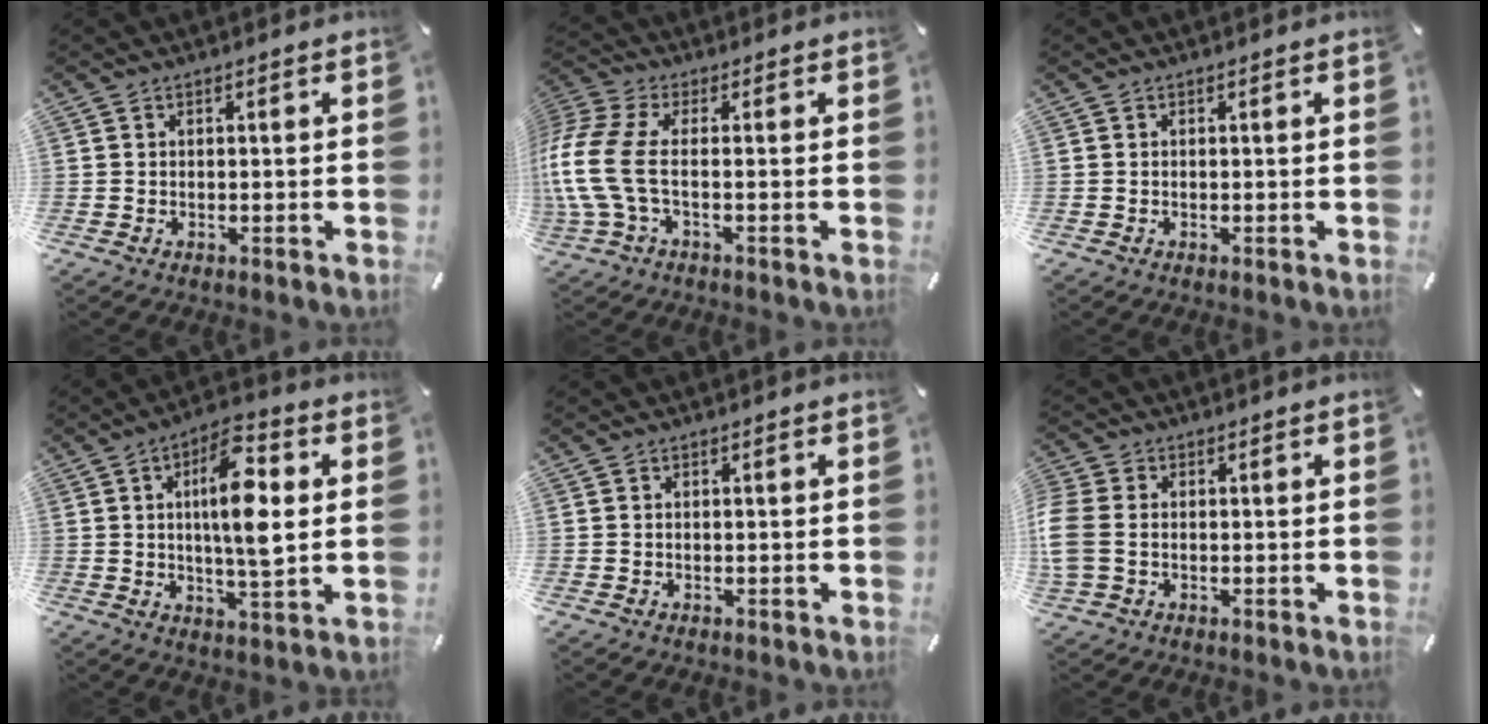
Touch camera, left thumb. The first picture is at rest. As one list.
[{"total": 11.8, "force": [-1.3, 5.7, 10.3], "torque": [-0.245, -0.016, -0.025]}, {"total": 0.0}, {"total": 13.5, "force": [2.5, 4.6, 12.4], "torque": [-0.216, -0.010, 0.034]}, {"total": 0.0}, {"total": 5.8, "force": [-0.4, 4.4, 3.8], "torque": [-0.101, 0.001, -0.010]}]